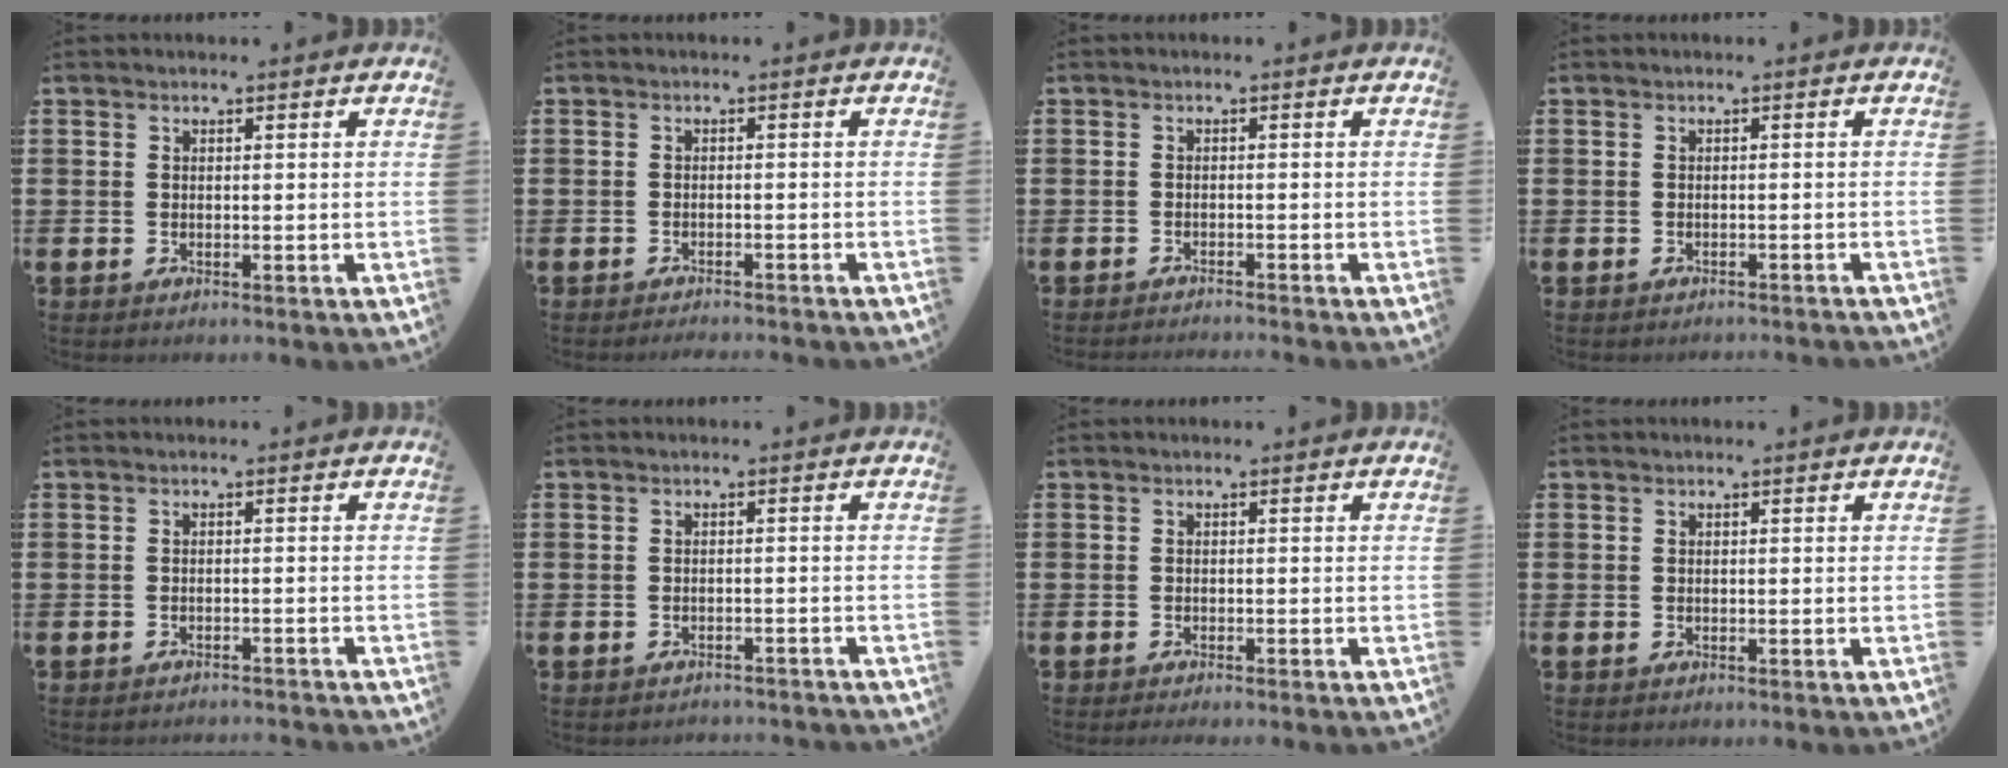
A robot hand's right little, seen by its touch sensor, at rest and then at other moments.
{"total": 1.1, "force": [-1.1, -0.1, 0.0], "torque": [-0.003, 0.002, -0.022]}
{"total": 1.0, "force": [-0.9, -0.3, 0.0], "torque": [0.001, 0.001, -0.019]}
{"total": 0.7, "force": [-0.7, -0.1, 0.1], "torque": [-0.001, -0.001, -0.014]}
{"total": 1.0, "force": [-1.0, -0.1, -0.1], "torque": [0.000, 0.002, -0.021]}
{"total": 1.1, "force": [-1.1, 0.0, -0.1], "torque": [-0.002, 0.002, -0.024]}
{"total": 0.5, "force": [-0.4, -0.1, 0.2], "torque": [-0.002, -0.002, -0.009]}
{"total": 0.0}